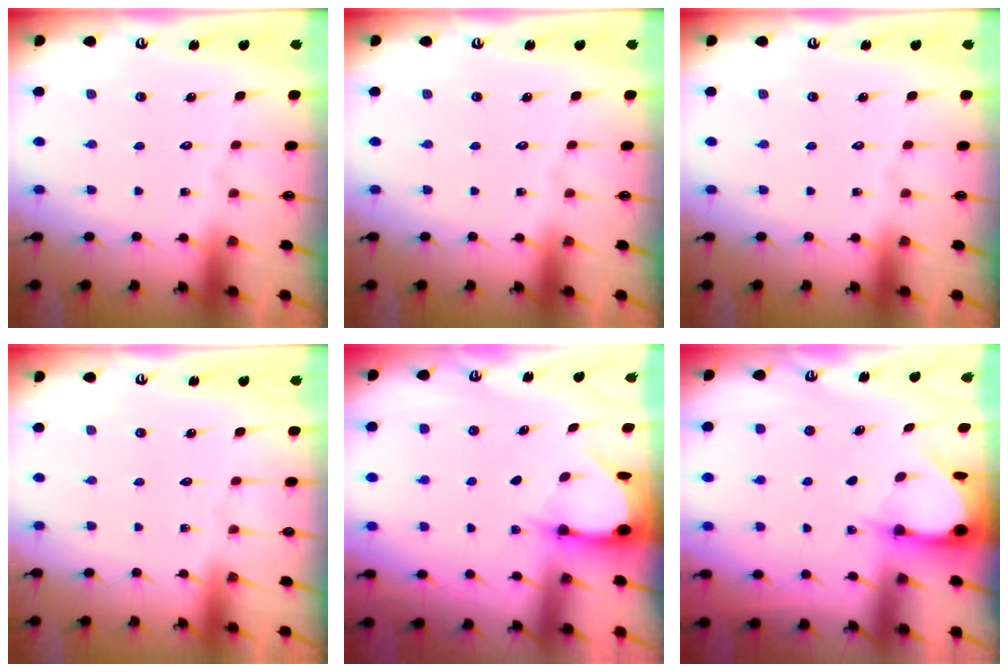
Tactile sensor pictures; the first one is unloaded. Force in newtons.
{"total": 0.0}
{"total": 0.0}
{"total": 0.0}
{"total": 3.3, "press": 3.3, "slide": 0.4}
{"total": 3.1, "press": 3.1, "slide": 0.1}